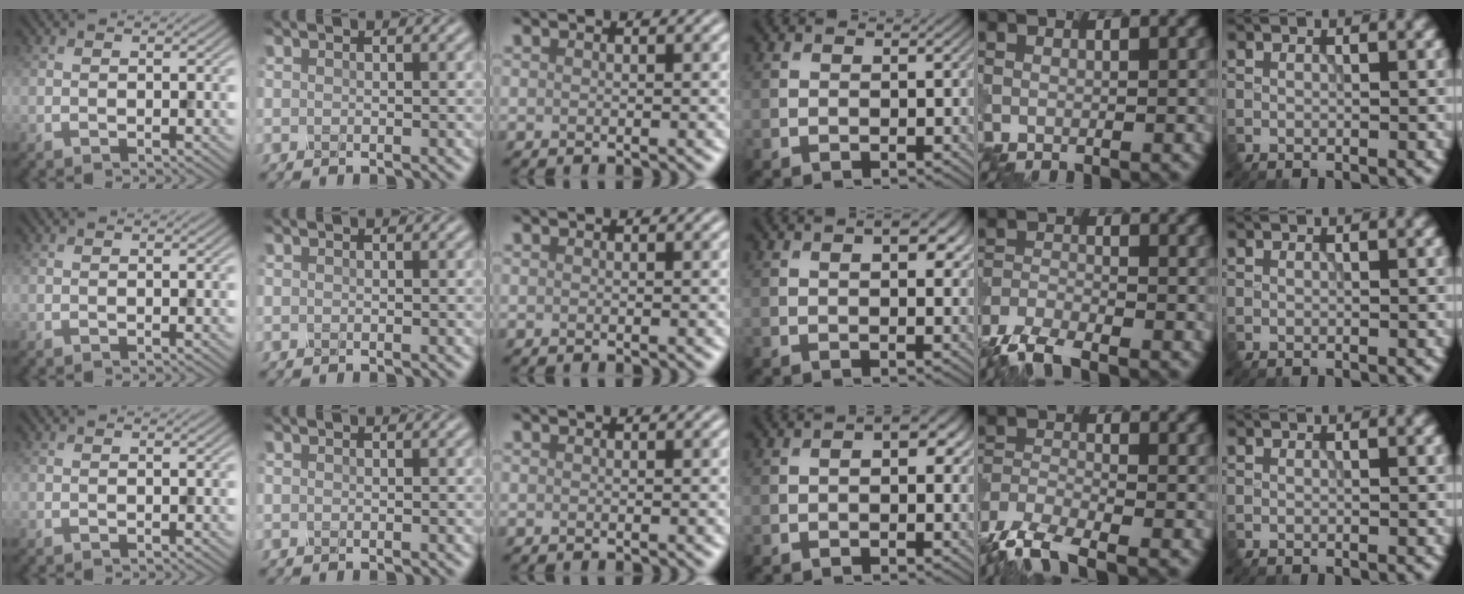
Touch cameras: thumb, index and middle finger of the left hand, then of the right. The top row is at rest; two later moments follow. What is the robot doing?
{"motion": "shake", "object": "sieve"}